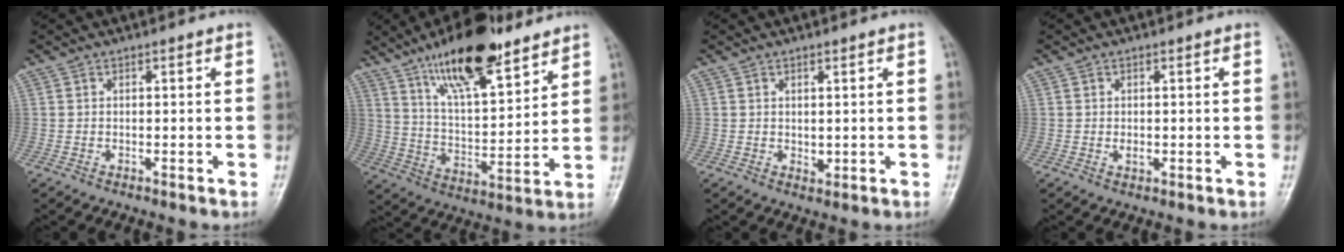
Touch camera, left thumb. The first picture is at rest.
{"total": 18.3, "force": [12.6, 5.9, 11.9], "torque": [-0.169, -0.066, 0.221]}
{"total": 1.6, "force": [0.5, 1.0, 1.1], "torque": [-0.015, -0.007, 0.013]}
{"total": 1.4, "force": [0.0, 1.0, 1.0], "torque": [-0.012, -0.001, 0.002]}